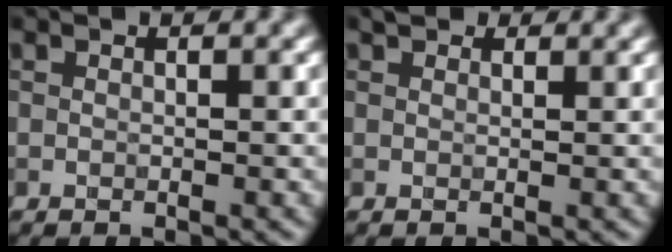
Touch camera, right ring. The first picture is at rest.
{"total": 1.0, "force": [0.8, 0.5, 0.2], "torque": [-0.004, -0.001, 0.008]}